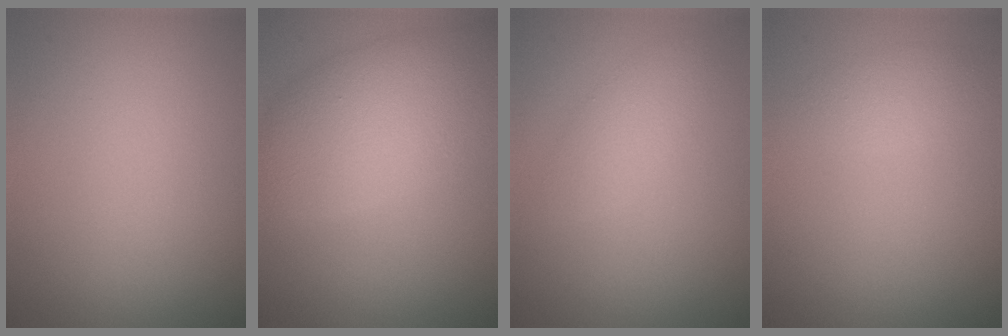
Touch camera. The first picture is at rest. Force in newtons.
{"total": 7.6, "press": 7.6, "slide": 0.4}
{"total": 2.1, "press": 2.1, "slide": 0.1}
{"total": 1.4, "press": 1.4, "slide": 0.1}